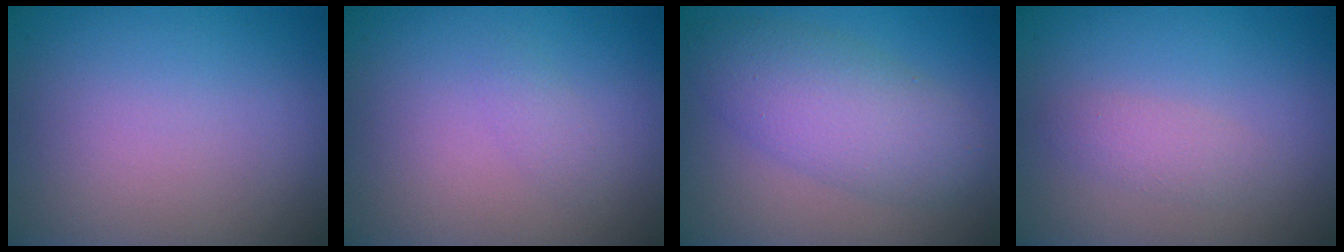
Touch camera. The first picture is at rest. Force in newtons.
{"total": 0.9, "press": 0.9, "slide": 0.1}
{"total": 5.3, "press": 5.3, "slide": 0.0}
{"total": 1.4, "press": 1.4, "slide": 0.1}